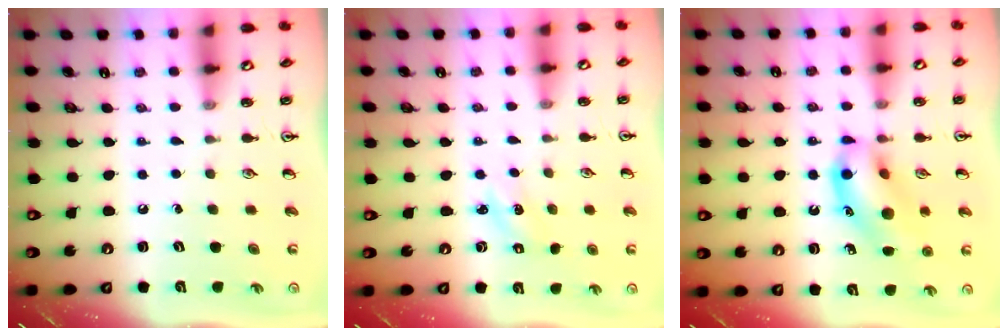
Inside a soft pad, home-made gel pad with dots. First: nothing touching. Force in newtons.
{"total": 1.2, "press": 1.1, "slide": 0.5}
{"total": 14.5, "press": 14.1, "slide": 3.2}